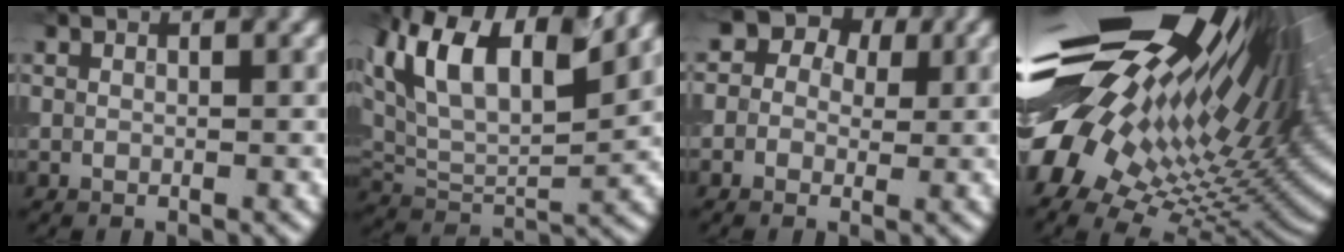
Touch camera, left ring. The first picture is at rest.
{"total": 12.3, "force": [6.8, 5.3, 8.8], "torque": [-0.165, 0.024, 0.116]}
{"total": 7.1, "force": [2.5, 5.7, 3.4], "torque": [-0.023, 0.037, -0.017]}
{"total": 18.8, "force": [6.2, 9.3, 15.1], "torque": [-0.265, 0.026, 0.127]}